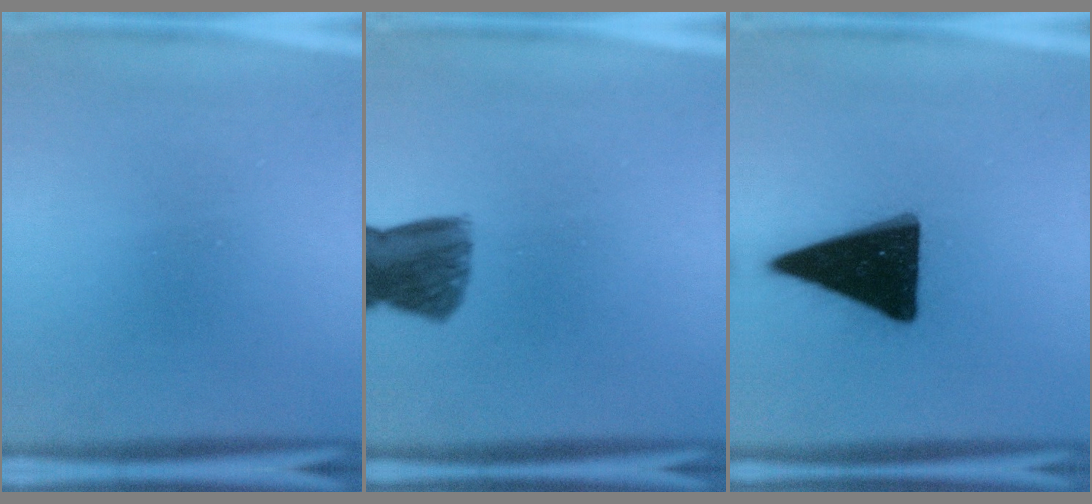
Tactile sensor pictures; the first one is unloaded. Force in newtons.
{"total": 8.6}
{"total": 18.5}